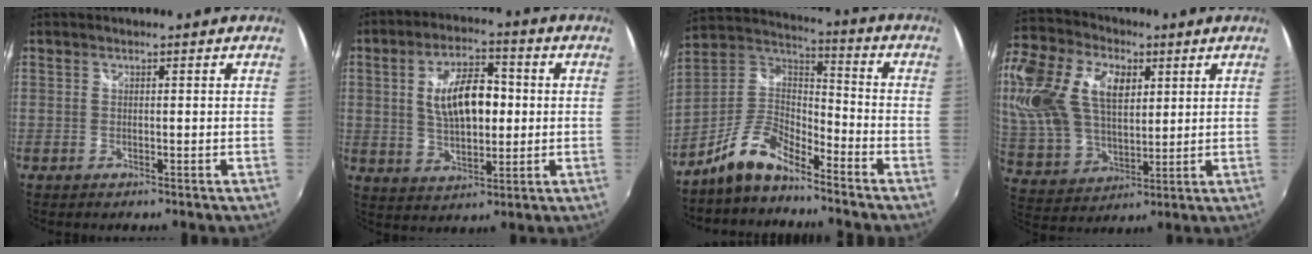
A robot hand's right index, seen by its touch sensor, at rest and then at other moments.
{"total": 11.8, "force": [1.0, 5.7, 10.3], "torque": [-0.186, 0.012, 0.023]}
{"total": 10.8, "force": [-8.4, 3.5, 5.9], "torque": [-0.139, 0.024, -0.169]}
{"total": 28.1, "force": [9.0, 18.0, 19.6], "torque": [-0.461, 0.061, 0.171]}